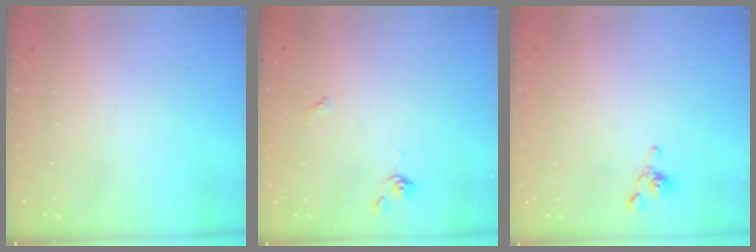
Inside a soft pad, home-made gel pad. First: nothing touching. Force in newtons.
{"total": 2.1, "press": 2.1, "slide": 0.4}
{"total": 2.2, "press": 2.0, "slide": 0.8}